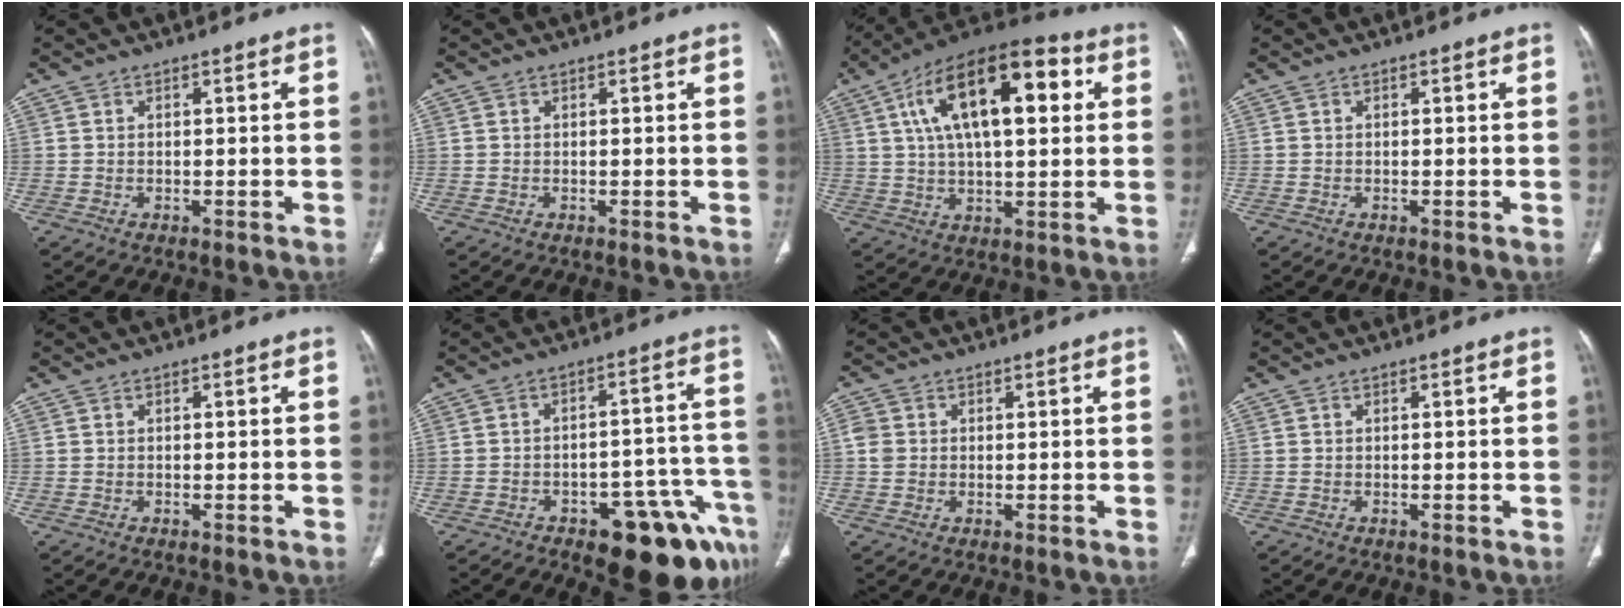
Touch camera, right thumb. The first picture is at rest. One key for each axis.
{"total": 0.0}
{"total": 21.2, "fx": 6.1, "fy": 9.5, "fz": 18.0, "tx": -0.284, "ty": 0.018, "tz": 0.089}
{"total": 0.0}
{"total": 0.0}
{"total": 16.0, "fx": -9.4, "fy": 6.6, "fz": 11.1, "tx": -0.079, "ty": 0.076, "tz": -0.118}
{"total": 2.5, "fx": 0.2, "fy": 2.3, "fz": 1.0, "tx": -0.014, "ty": 0.005, "tz": 0.004}
{"total": 0.0}